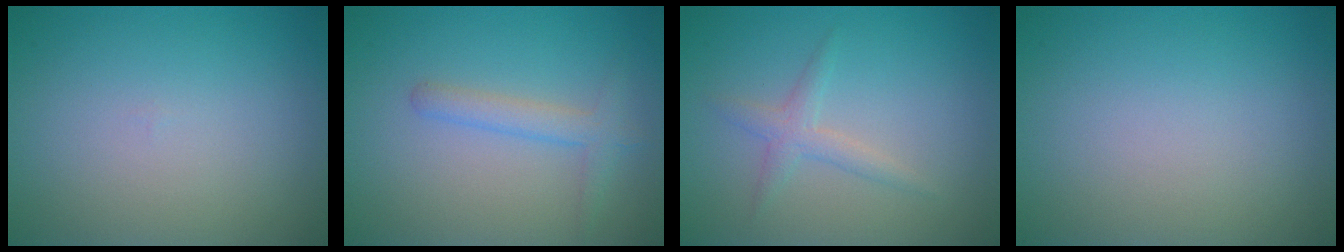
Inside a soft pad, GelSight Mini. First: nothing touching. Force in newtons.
{"total": 2.1, "press": 2.1, "slide": 0.1}
{"total": 1.8, "press": 1.8, "slide": 0.1}
{"total": 0.0}